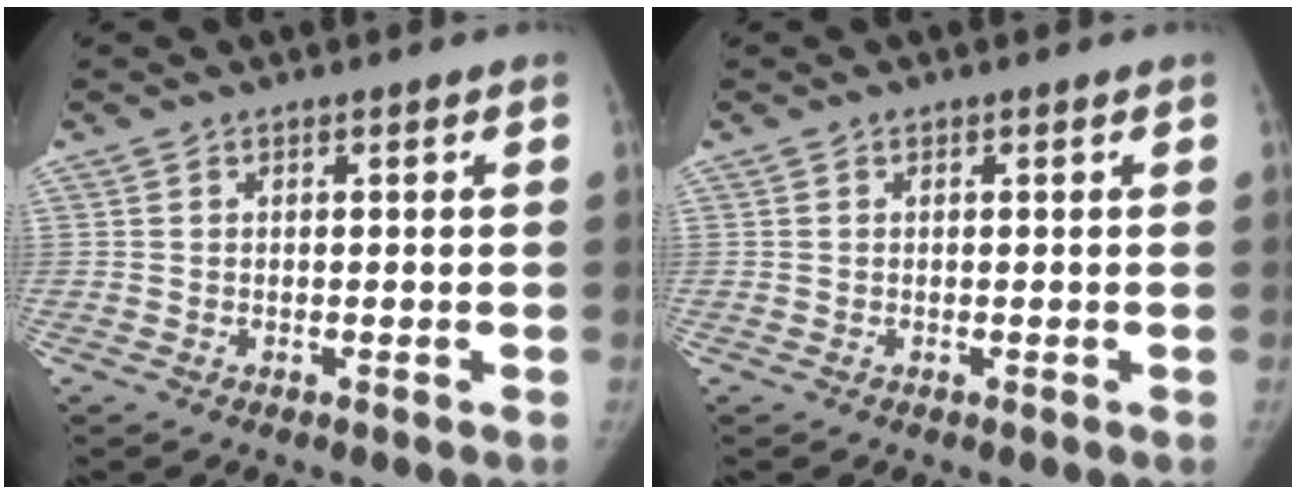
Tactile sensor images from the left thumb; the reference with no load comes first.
{"total": 0.0}